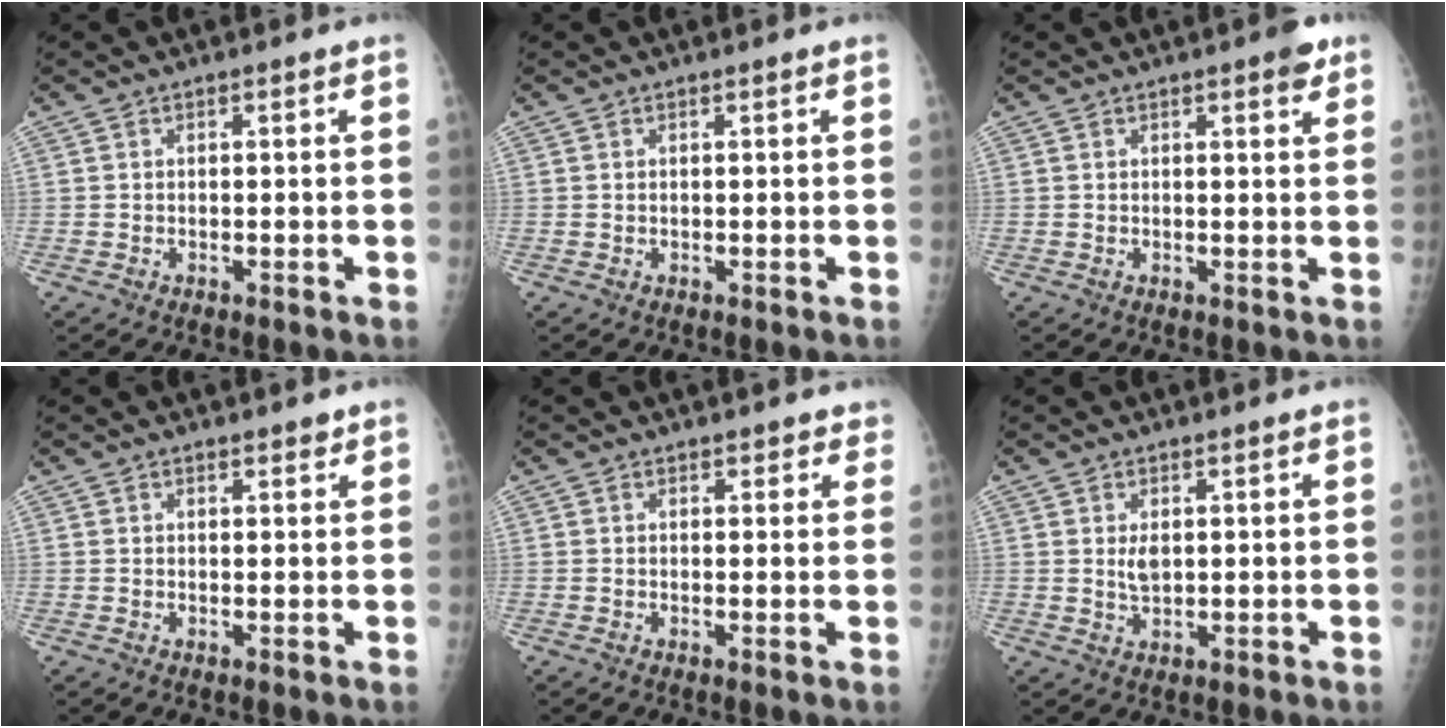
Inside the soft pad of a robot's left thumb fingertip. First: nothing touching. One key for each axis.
{"total": 0.0}
{"total": 3.3, "fx": 2.0, "fy": 0.9, "fz": 2.5, "tx": -0.024, "ty": -0.006, "tz": 0.021}
{"total": 1.8, "fx": 1.5, "fy": 0.7, "fz": 0.7, "tx": -0.001, "ty": -0.008, "tz": 0.020}
{"total": 3.0, "fx": 2.5, "fy": 1.5, "fz": 0.9, "tx": 0.025, "ty": -0.007, "tz": 0.023}
{"total": 2.7, "fx": 1.0, "fy": 1.4, "fz": 2.1, "tx": -0.034, "ty": -0.011, "tz": 0.023}